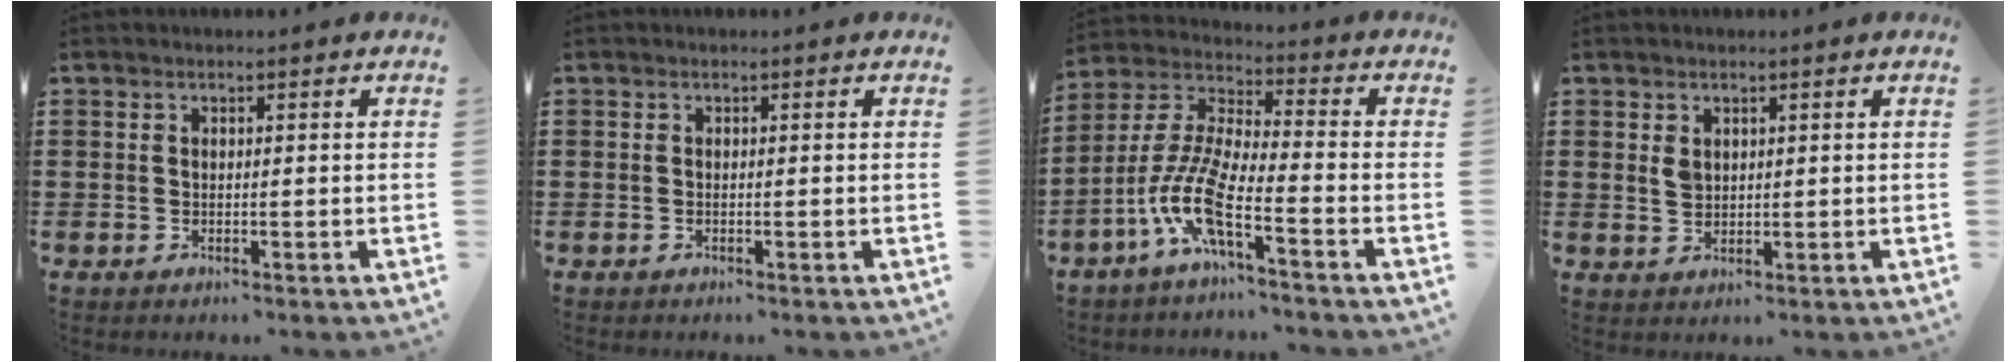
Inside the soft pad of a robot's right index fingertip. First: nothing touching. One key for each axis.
{"total": 0.0}
{"total": 10.1, "fx": -5.4, "fy": 1.4, "fz": 8.5, "tx": -0.207, "ty": -0.022, "tz": -0.112}
{"total": 2.1, "fx": 1.0, "fy": 1.4, "fz": 1.2, "tx": -0.027, "ty": 0.004, "tz": 0.020}